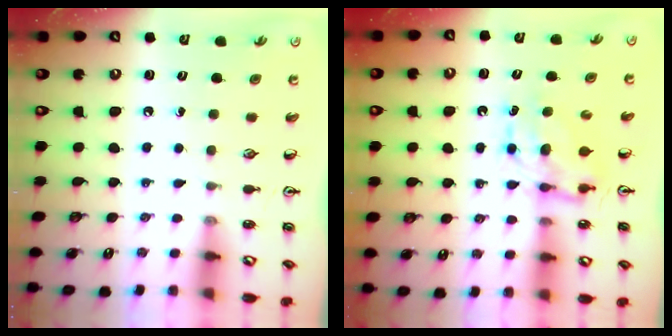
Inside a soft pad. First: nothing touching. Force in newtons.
{"total": 7.8, "press": 7.8, "slide": 0.3}